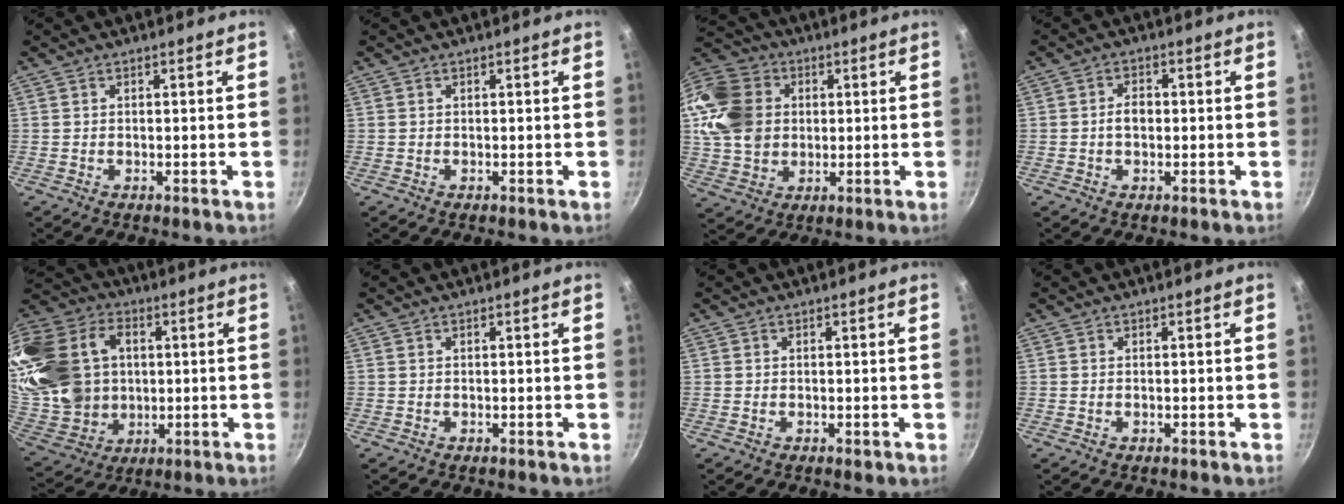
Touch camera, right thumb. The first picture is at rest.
{"total": 0.0}
{"total": 18.0, "force": [3.2, 14.7, 9.8], "torque": [-0.188, 0.018, 0.059]}
{"total": 3.4, "force": [-0.2, 2.4, 2.4], "torque": [-0.026, 0.012, -0.006]}
{"total": 30.3, "force": [5.2, 23.2, 18.8], "torque": [-0.409, 0.025, 0.110]}
{"total": 0.0}
{"total": 0.5, "force": [-0.1, 0.3, 0.4], "torque": [-0.004, 0.000, -0.002]}
{"total": 0.0}